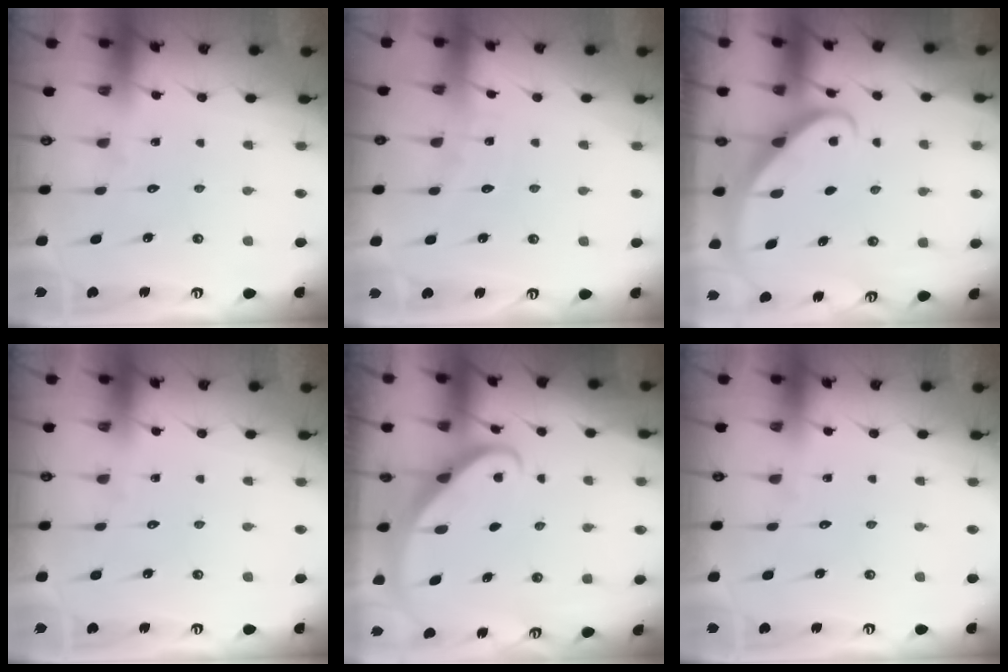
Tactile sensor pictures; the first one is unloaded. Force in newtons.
{"total": 2.9, "press": 2.9, "slide": 0.4}
{"total": 2.9, "press": 2.9, "slide": 0.2}
{"total": 0.0}
{"total": 2.7, "press": 2.7, "slide": 0.2}
{"total": 0.0}